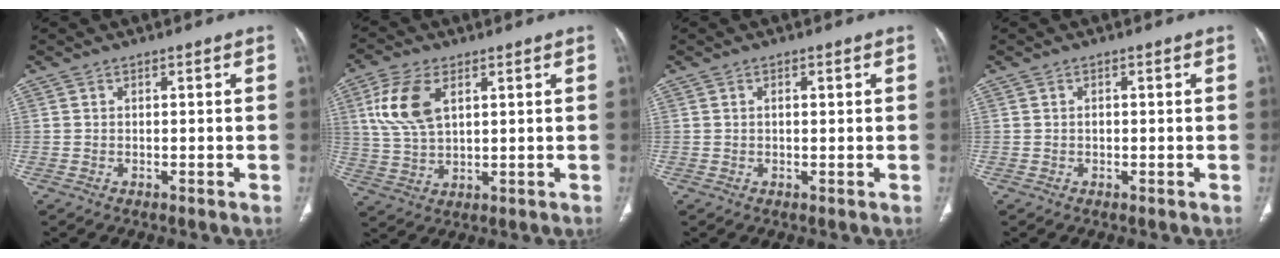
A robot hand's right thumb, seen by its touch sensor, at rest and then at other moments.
{"total": 9.8, "force": [3.5, 5.3, 7.5], "torque": [-0.162, -0.006, 0.072]}
{"total": 1.0, "force": [0.3, 0.4, 0.8], "torque": [-0.020, 0.002, 0.004]}
{"total": 0.5, "force": [-0.1, 0.4, 0.3], "torque": [-0.004, 0.002, -0.003]}